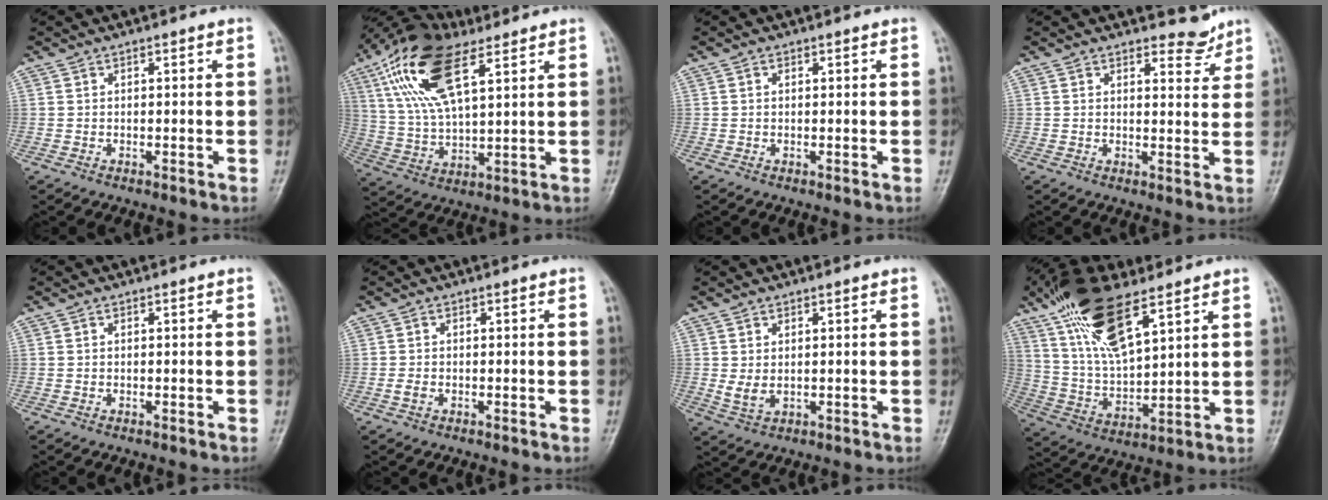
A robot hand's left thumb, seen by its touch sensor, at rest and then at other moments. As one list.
[{"total": 17.7, "force": [8.6, 7.4, 13.6], "torque": [-0.256, -0.007, 0.159]}, {"total": 0.6, "force": [0.2, 0.5, 0.3], "torque": [-0.003, 0.000, 0.003]}, {"total": 3.7, "force": [3.3, 1.4, 0.6], "torque": [0.008, -0.031, 0.043]}, {"total": 0.0}, {"total": 1.5, "force": [-0.5, 1.1, 1.0], "torque": [-0.023, 0.002, -0.012]}, {"total": 3.3, "force": [0.4, 2.1, 2.5], "torque": [-0.047, -0.008, 0.014]}, {"total": 16.9, "force": [10.2, 6.2, 12.0], "torque": [-0.215, -0.032, 0.202]}]